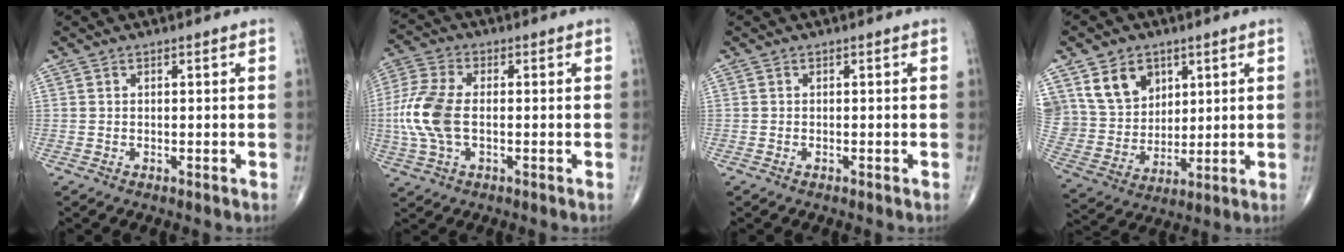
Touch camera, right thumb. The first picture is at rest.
{"total": 10.7, "force": [-0.9, 5.8, 9.0], "torque": [-0.218, 0.013, -0.019]}
{"total": 0.0}
{"total": 13.2, "force": [6.4, 10.0, 5.8], "torque": [-0.081, -0.023, 0.135]}